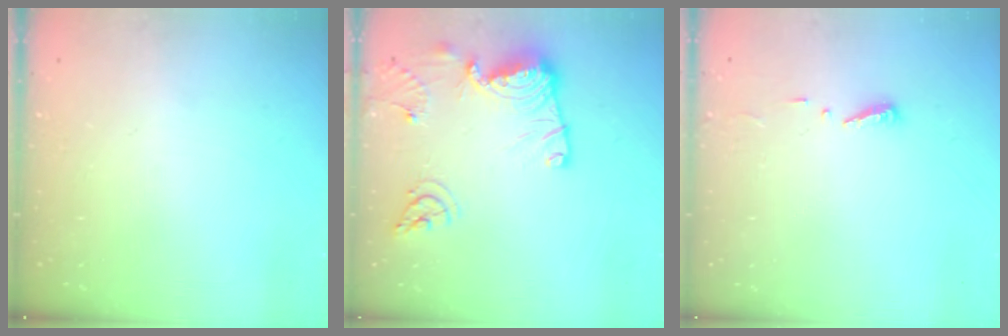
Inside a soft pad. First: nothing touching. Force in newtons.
{"total": 14.1, "press": 14.0, "slide": 1.1}
{"total": 3.7, "press": 3.7, "slide": 0.2}